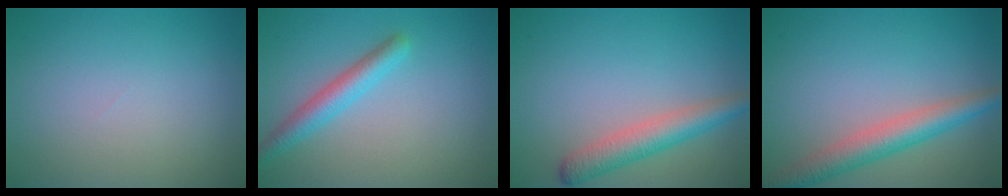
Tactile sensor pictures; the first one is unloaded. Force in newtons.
{"total": 2.9, "press": 2.9, "slide": 0.1}
{"total": 3.8, "press": 3.8, "slide": 0.1}
{"total": 4.5, "press": 4.5, "slide": 0.2}